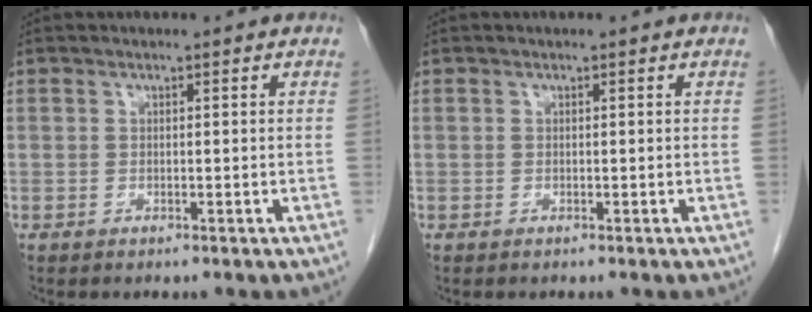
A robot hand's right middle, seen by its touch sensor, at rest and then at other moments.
{"total": 0.0}